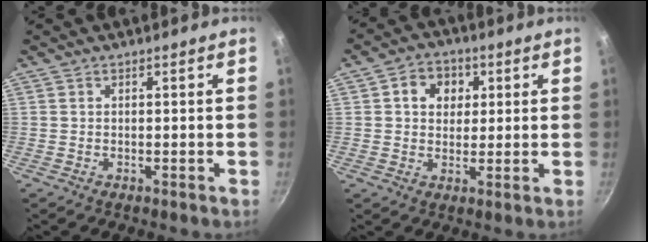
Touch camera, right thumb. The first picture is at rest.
{"total": 7.0, "force": [2.0, 5.8, 3.4], "torque": [-0.021, 0.000, 0.022]}